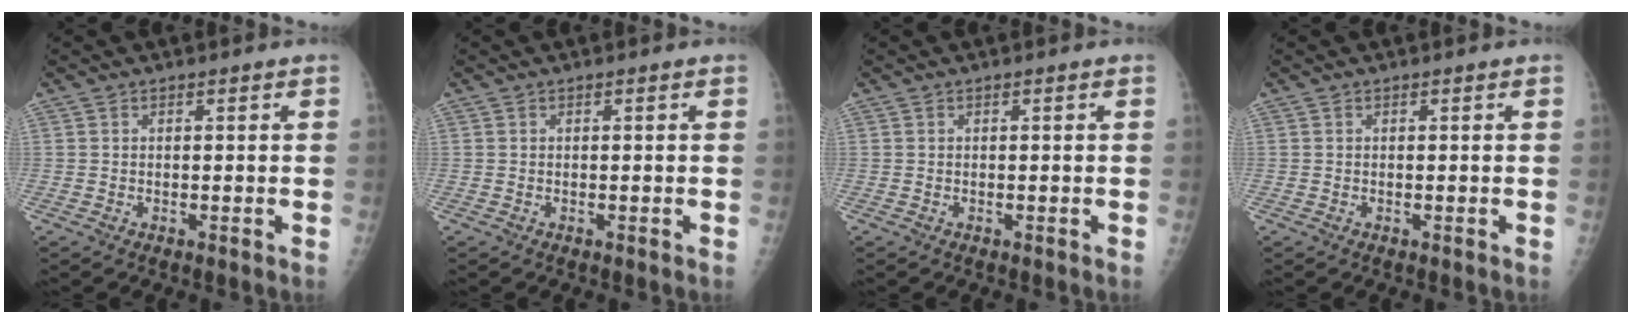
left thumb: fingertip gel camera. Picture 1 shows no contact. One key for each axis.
{"total": 0.0}
{"total": 0.0}
{"total": 0.0}